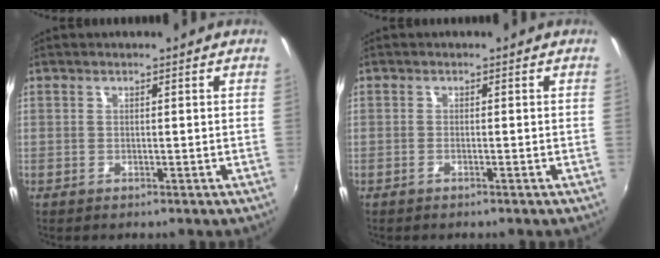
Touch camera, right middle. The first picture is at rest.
{"total": 0.8, "force": [-0.6, -0.3, 0.5], "torque": [-0.007, 0.000, -0.013]}